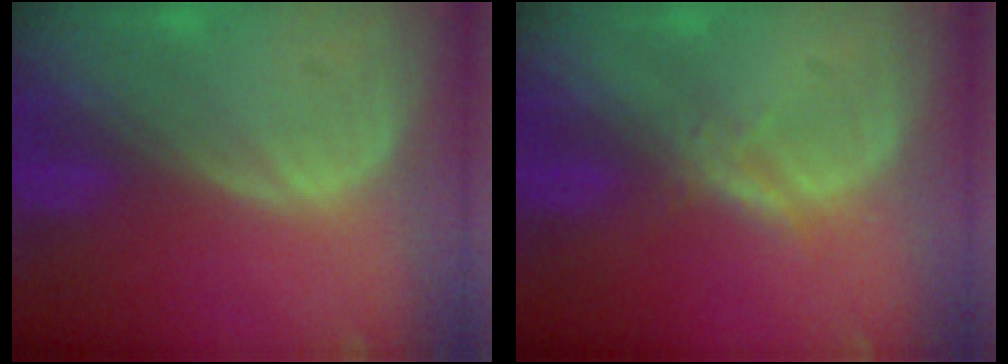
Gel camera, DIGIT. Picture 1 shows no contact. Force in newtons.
{"total": 1.7, "press": 1.7, "slide": 0.1}